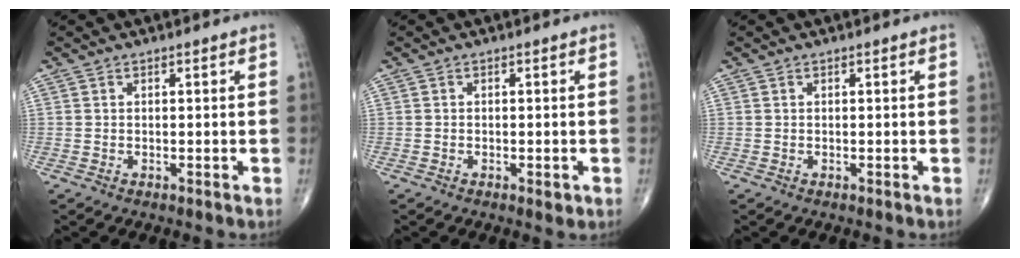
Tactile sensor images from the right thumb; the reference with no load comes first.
{"total": 1.4, "force": [-0.6, 0.6, 1.1], "torque": [-0.015, -0.002, -0.007]}
{"total": 0.0}